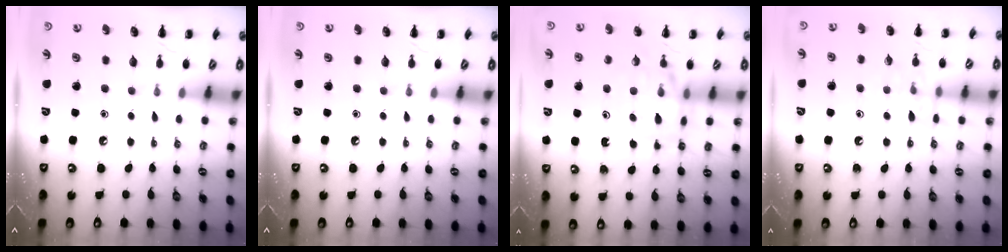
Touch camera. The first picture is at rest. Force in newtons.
{"total": 0.0}
{"total": 12.8, "press": 12.4, "slide": 3.1}
{"total": 9.7, "press": 9.5, "slide": 1.6}